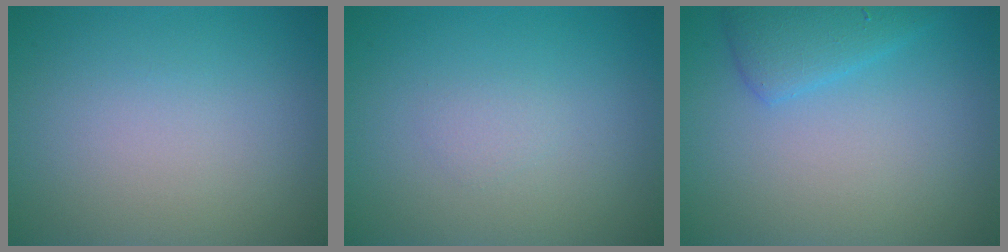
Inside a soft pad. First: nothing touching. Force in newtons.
{"total": 0.7, "press": 0.7, "slide": 0.1}
{"total": 2.5, "press": 2.5, "slide": 0.2}